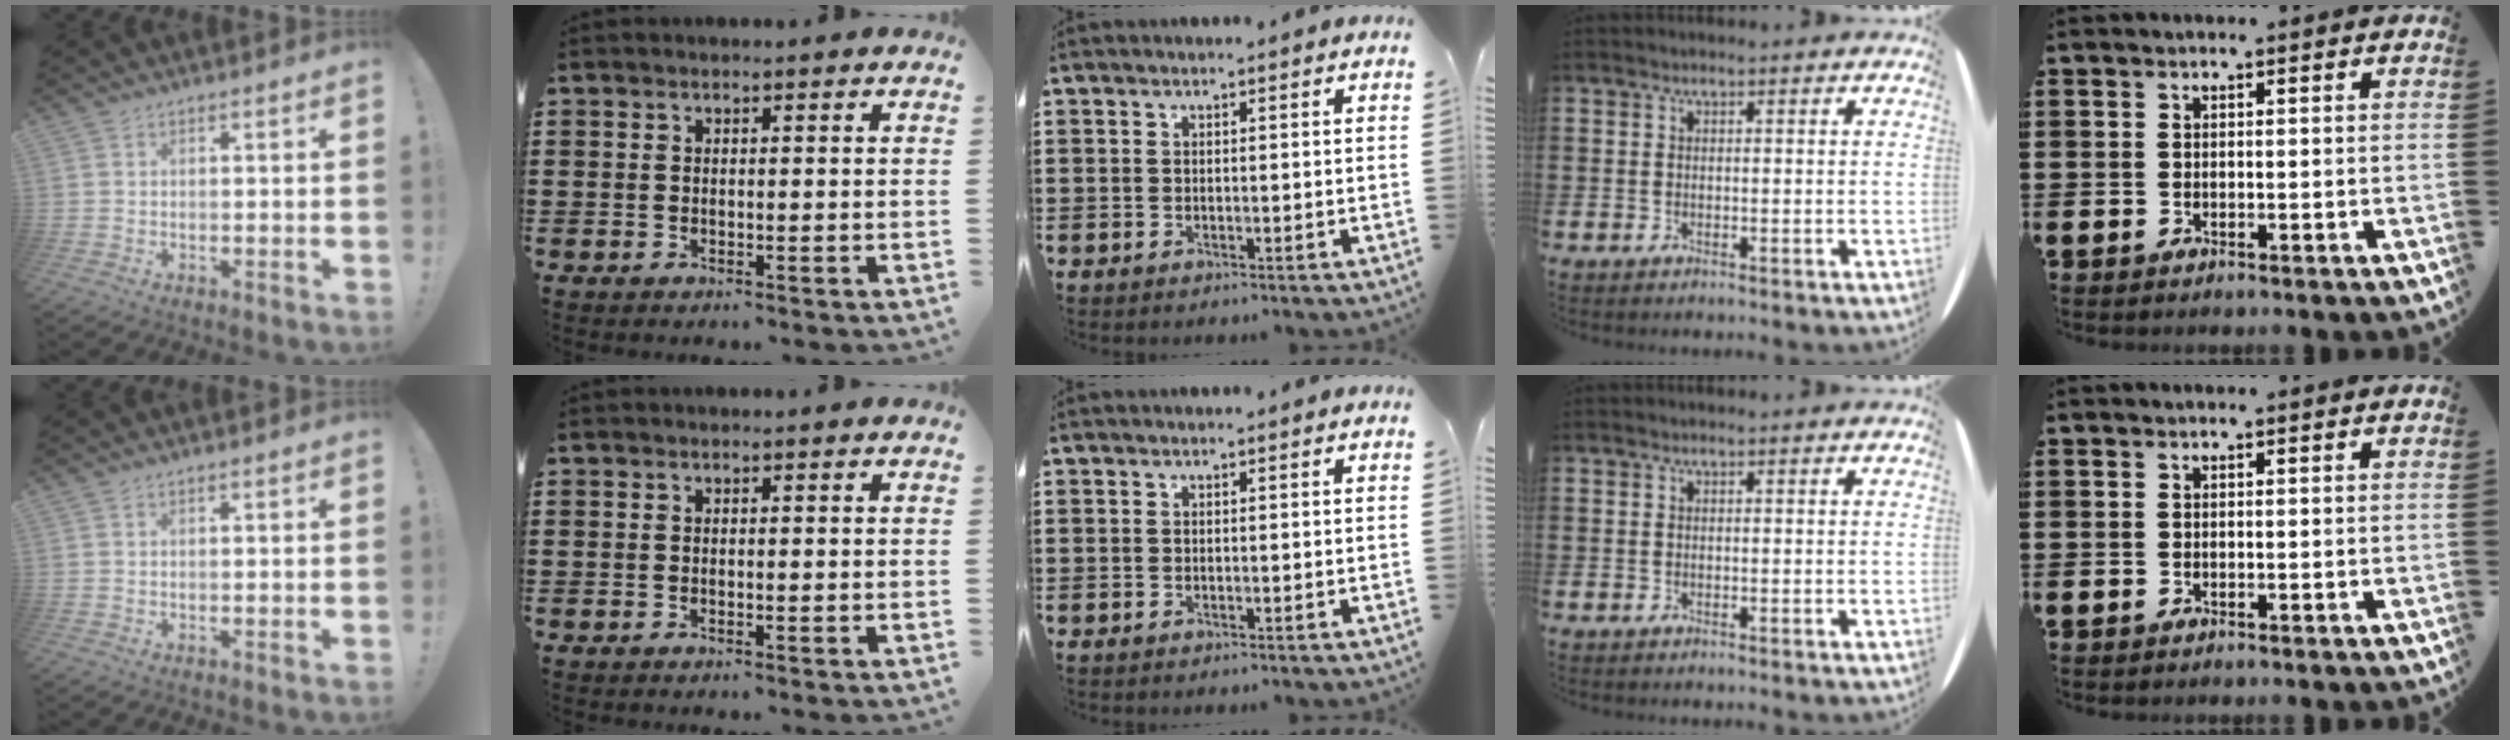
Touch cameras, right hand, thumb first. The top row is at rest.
{}